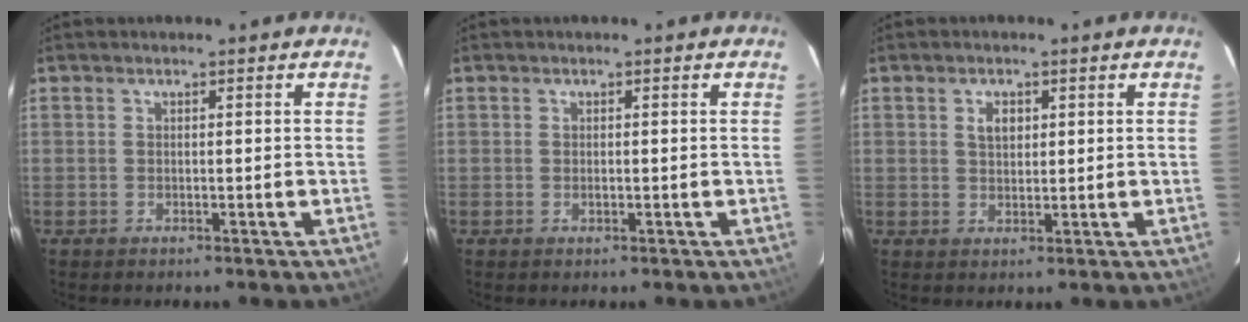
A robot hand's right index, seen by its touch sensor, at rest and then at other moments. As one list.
[{"total": 0.6, "force": [0.0, 0.5, 0.4], "torque": [-0.006, 0.000, 0.002]}, {"total": 2.9, "force": [1.1, 1.9, 1.9], "torque": [-0.030, 0.005, 0.019]}]